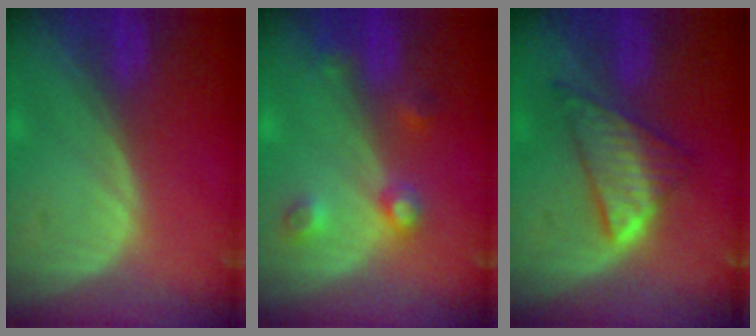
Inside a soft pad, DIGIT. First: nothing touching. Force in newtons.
{"total": 4.5, "press": 4.0, "slide": 2.1}
{"total": 6.7, "press": 6.6, "slide": 0.3}